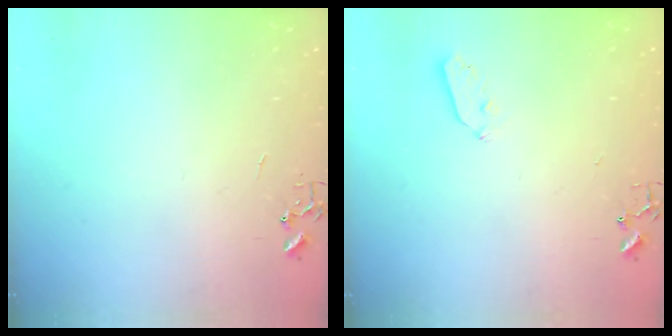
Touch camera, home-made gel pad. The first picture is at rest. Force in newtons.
{"total": 3.1, "press": 3.0, "slide": 0.4}